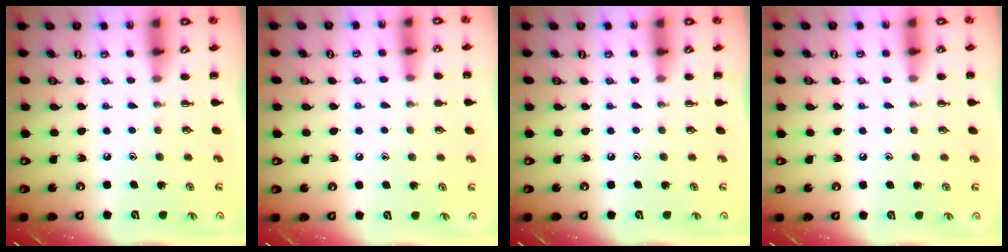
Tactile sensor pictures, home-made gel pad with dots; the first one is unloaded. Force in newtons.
{"total": 6.5, "press": 6.1, "slide": 2.2}
{"total": 0.0}
{"total": 3.5, "press": 3.2, "slide": 1.3}